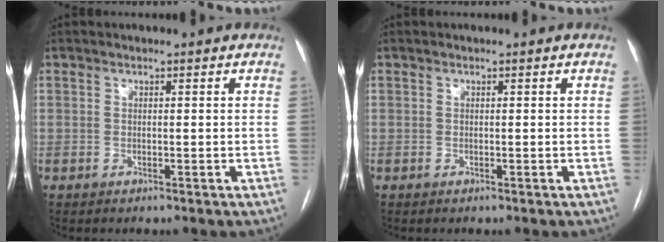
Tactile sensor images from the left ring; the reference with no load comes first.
{"total": 0.0}